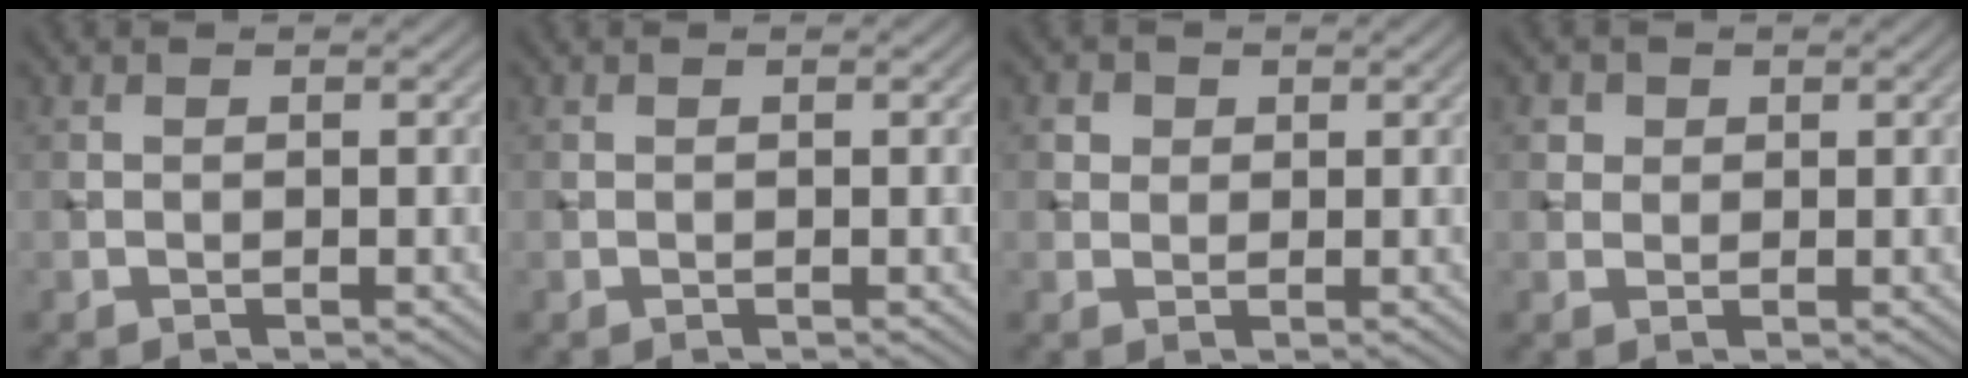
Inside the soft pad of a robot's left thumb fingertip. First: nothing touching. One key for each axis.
{"total": 0.0}
{"total": 2.4, "fx": 1.2, "fy": 1.9, "fz": 0.9, "tx": -0.024, "ty": -0.004, "tz": 0.018}
{"total": 2.1, "fx": 1.1, "fy": 1.7, "fz": 0.6, "tx": -0.018, "ty": -0.008, "tz": 0.020}